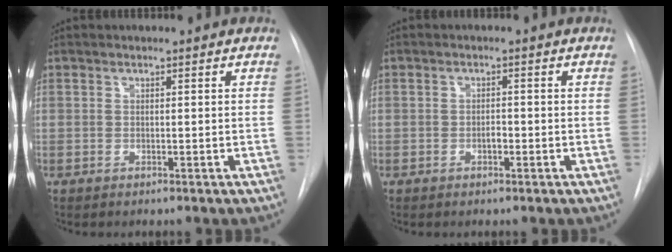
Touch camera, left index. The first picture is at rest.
{"total": 1.2, "force": [-0.5, 0.6, 0.9], "torque": [-0.015, 0.002, -0.009]}